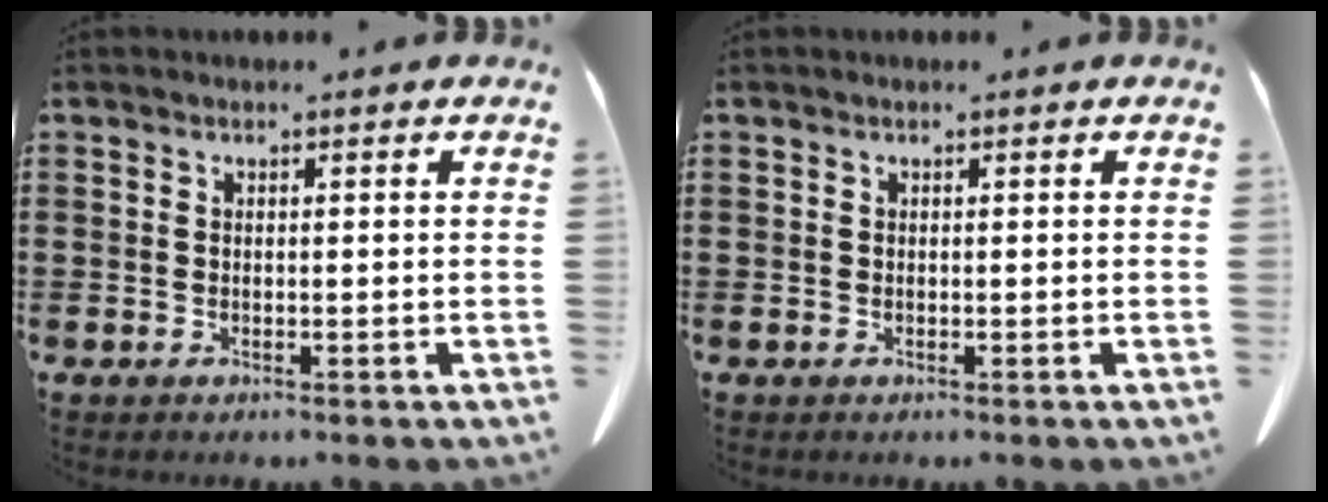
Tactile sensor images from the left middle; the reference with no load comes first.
{"total": 0.0}